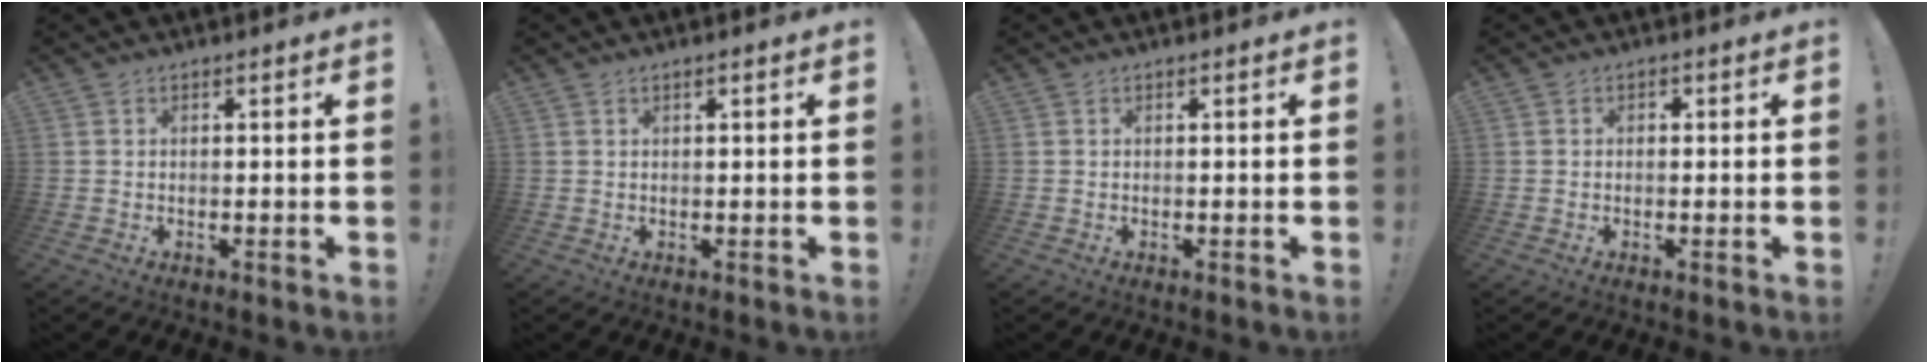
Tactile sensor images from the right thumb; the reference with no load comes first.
{"total": 0.8, "force": [0.4, 0.0, 0.7], "torque": [-0.016, 0.003, 0.007]}
{"total": 0.0}
{"total": 0.8, "force": [-0.5, 0.6, 0.3], "torque": [-0.011, 0.006, -0.008]}